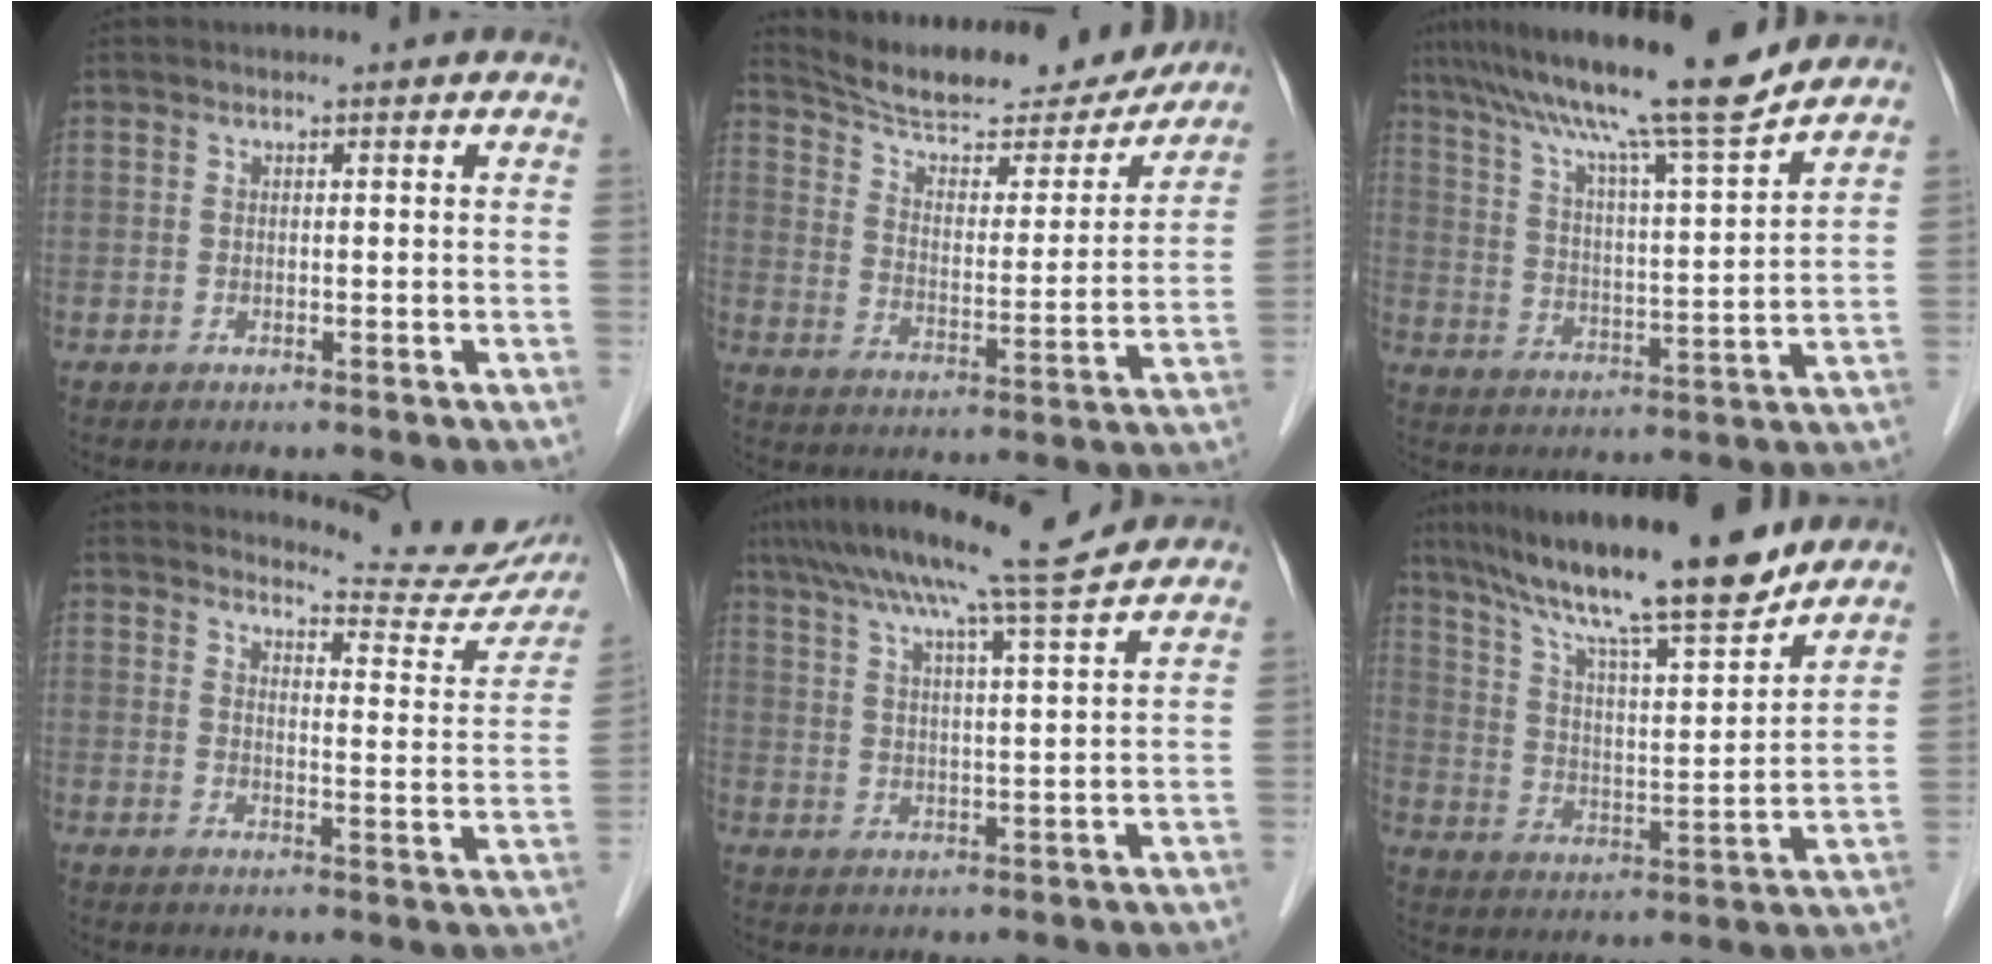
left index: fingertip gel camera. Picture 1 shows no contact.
{"total": 21.5, "force": [19.7, 4.6, 7.4], "torque": [-0.114, -0.010, 0.278]}
{"total": 16.7, "force": [14.0, -0.8, 9.0], "torque": [-0.152, 0.004, 0.220]}
{"total": 14.4, "force": [14.2, 1.4, 2.2], "torque": [-0.014, -0.079, 0.148]}
{"total": 12.7, "force": [10.8, -1.4, 6.6], "torque": [-0.114, 0.012, 0.162]}
{"total": 18.2, "force": [15.0, 1.3, 10.2], "torque": [-0.169, 0.007, 0.249]}